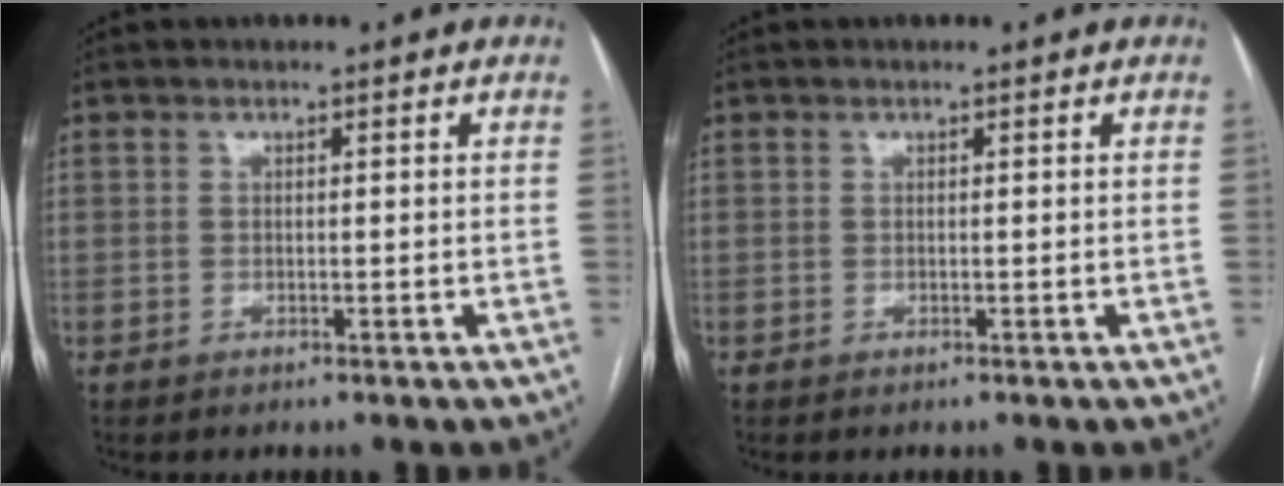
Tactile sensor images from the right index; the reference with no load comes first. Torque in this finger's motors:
{"motor_torque": [0.00, 0.00, 0.03, 0.00]}